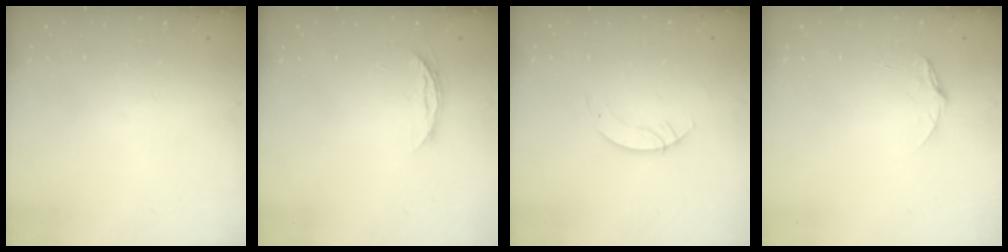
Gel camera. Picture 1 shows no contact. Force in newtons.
{"total": 4.2, "press": 4.1, "slide": 0.5}
{"total": 3.5, "press": 3.5, "slide": 0.1}
{"total": 5.3, "press": 5.2, "slide": 0.6}